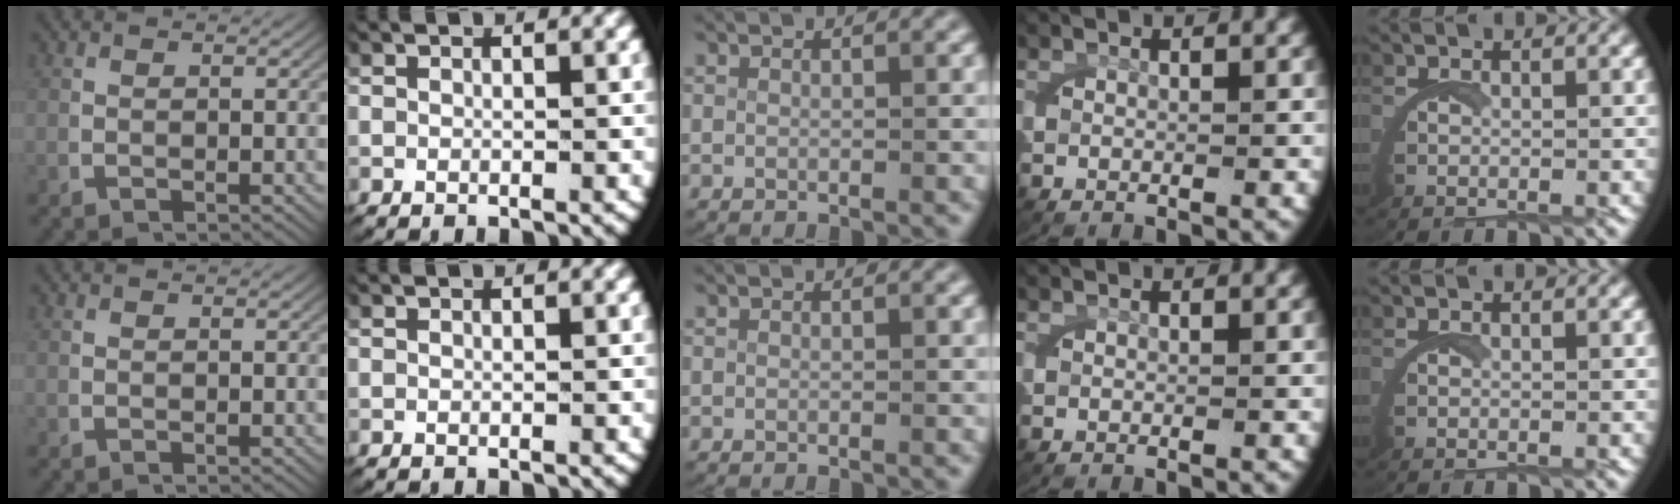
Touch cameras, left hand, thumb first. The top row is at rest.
{}